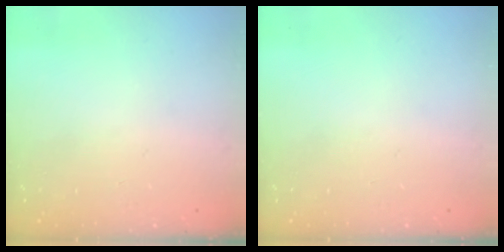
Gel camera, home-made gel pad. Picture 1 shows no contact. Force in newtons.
{"total": 0.0}